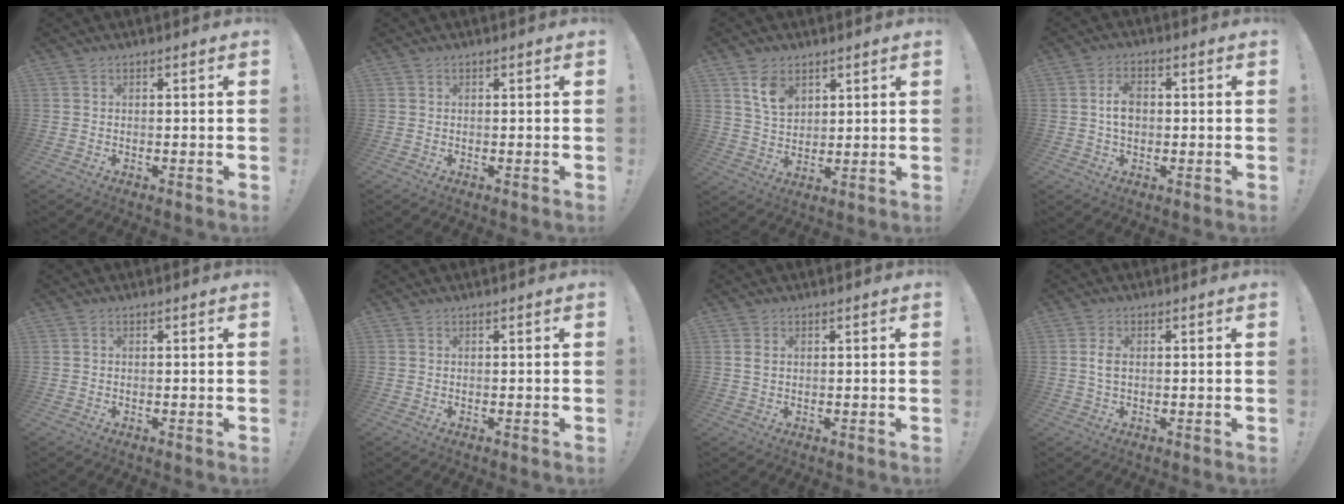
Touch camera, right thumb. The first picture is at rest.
{"total": 0.0}
{"total": 8.4, "force": [4.8, 5.4, 4.3], "torque": [-0.068, -0.019, 0.090]}
{"total": 5.6, "force": [0.3, 3.7, 4.1], "torque": [-0.052, 0.005, 0.004]}
{"total": 0.0}
{"total": 0.0}
{"total": 1.6, "force": [0.6, 1.0, 1.1], "torque": [-0.016, 0.001, 0.010]}
{"total": 2.8, "force": [0.2, 1.5, 2.3], "torque": [-0.043, 0.001, 0.000]}